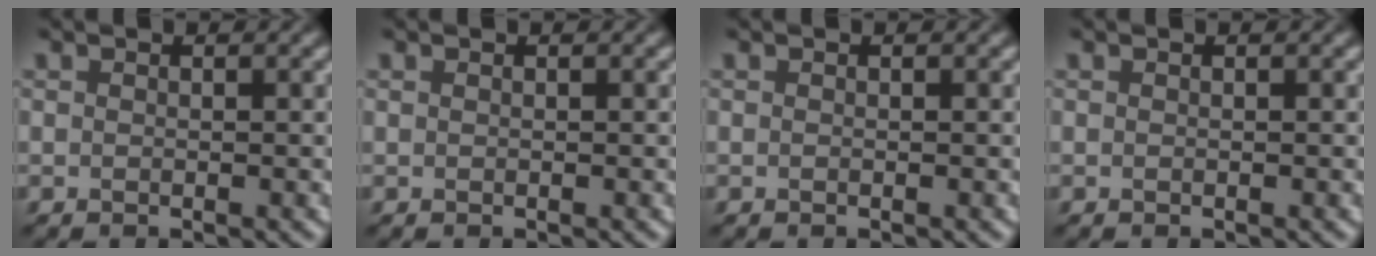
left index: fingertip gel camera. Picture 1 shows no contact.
{"total": 0.0}
{"total": 0.0}
{"total": 0.0}